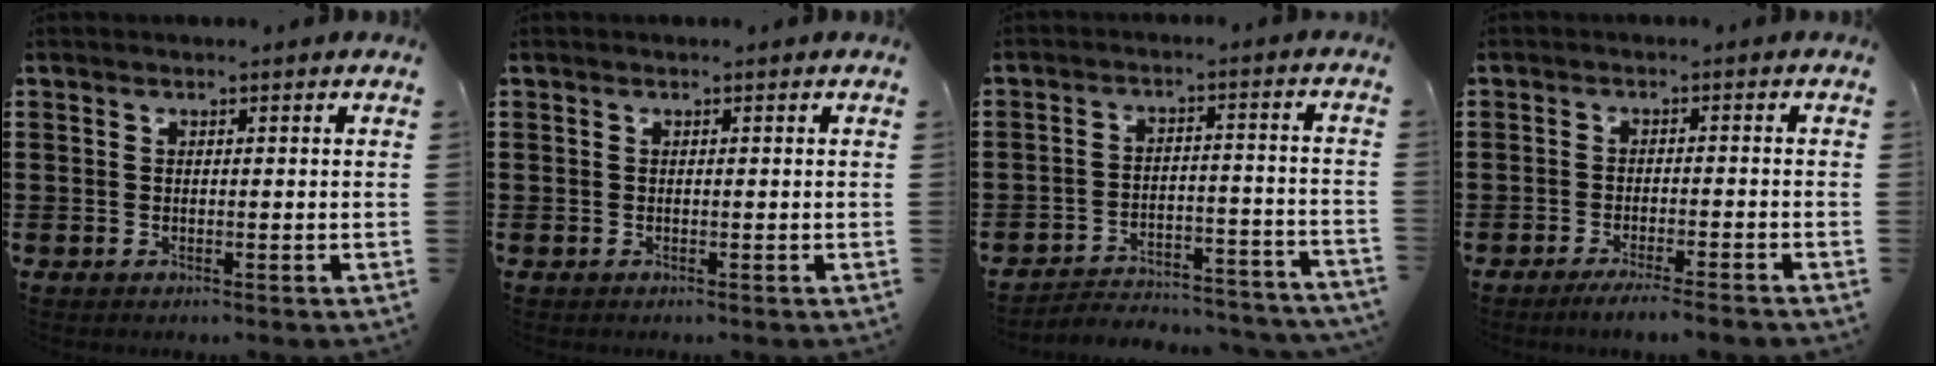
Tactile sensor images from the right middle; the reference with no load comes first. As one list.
[{"total": 0.0}, {"total": 4.2, "force": [-4.0, 0.7, 0.9], "torque": [-0.021, 0.003, -0.086]}, {"total": 2.7, "force": [-2.3, -0.3, 1.4], "torque": [-0.021, -0.001, -0.043]}]